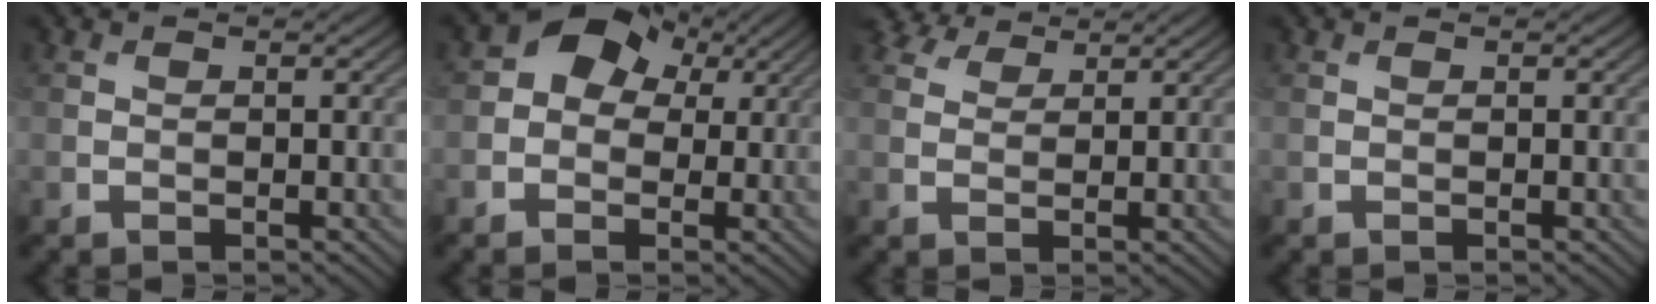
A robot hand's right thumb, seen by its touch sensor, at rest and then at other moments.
{"total": 5.9, "force": [1.3, 4.6, 3.4], "torque": [-0.057, 0.011, 0.011]}
{"total": 3.8, "force": [3.1, 1.8, 1.4], "torque": [-0.038, 0.015, 0.059]}
{"total": 0.0}